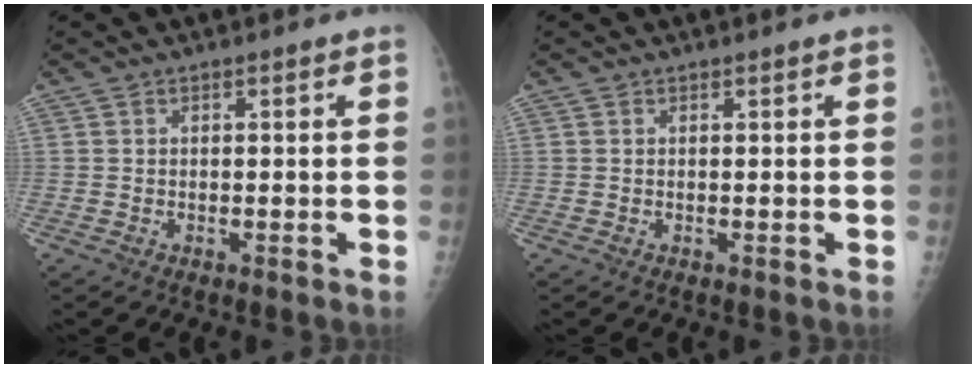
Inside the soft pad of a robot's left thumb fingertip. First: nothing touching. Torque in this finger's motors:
{"motor_torque": [-0.02, 0.02, -0.02, 0.00, 0.00]}